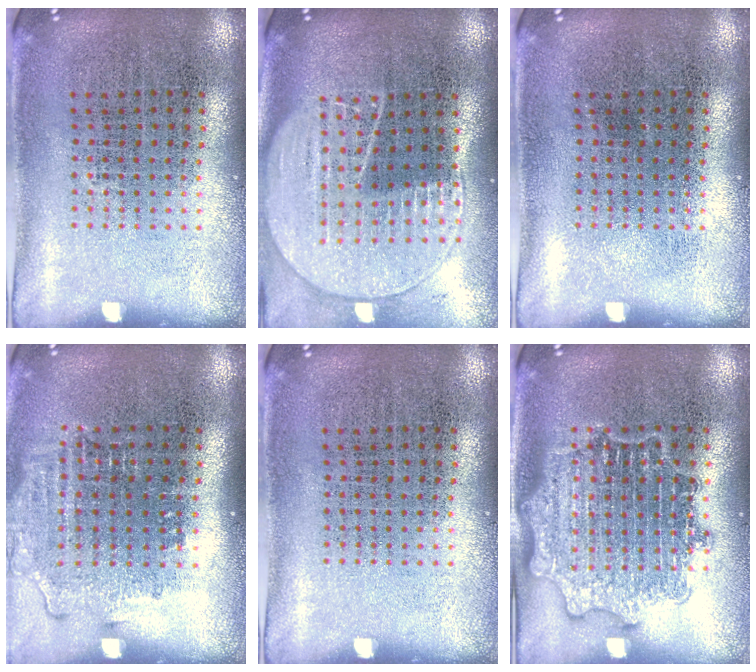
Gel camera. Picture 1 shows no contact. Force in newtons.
{"total": 1.9, "press": 1.8, "slide": 0.8}
{"total": 0.0}
{"total": 1.3, "press": 1.1, "slide": 0.6}
{"total": 0.0}
{"total": 2.0, "press": 2.0, "slide": 0.3}